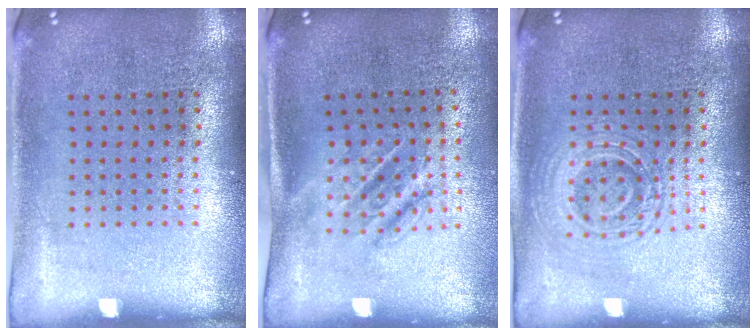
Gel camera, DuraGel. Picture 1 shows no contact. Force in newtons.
{"total": 1.7, "press": 1.3, "slide": 1.1}
{"total": 1.8, "press": 1.7, "slide": 0.4}